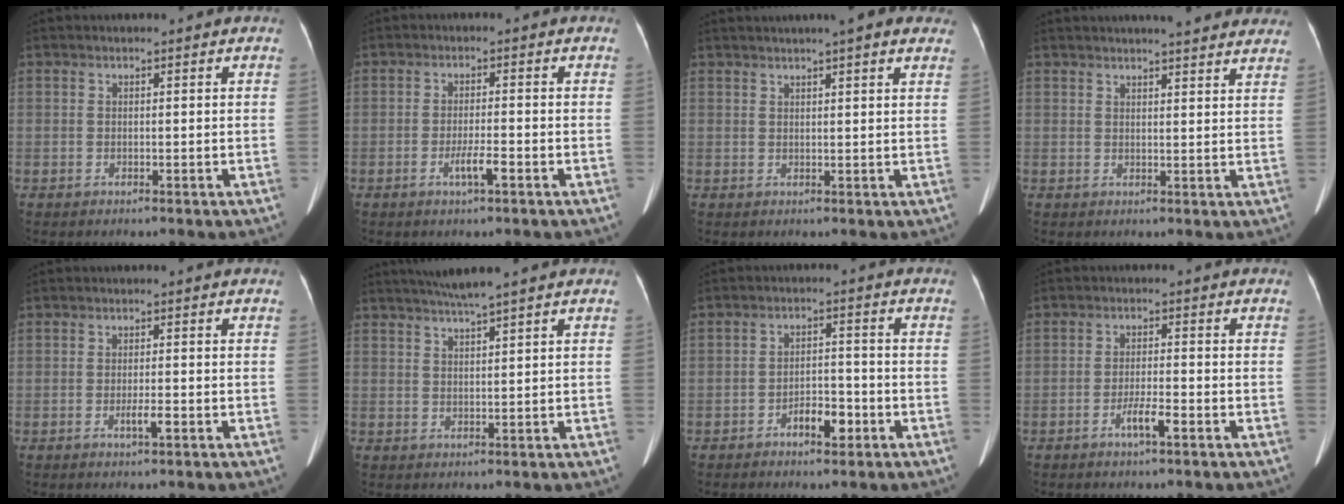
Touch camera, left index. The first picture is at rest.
{"total": 3.1, "force": [-1.6, 0.2, 2.7], "torque": [-0.051, -0.002, -0.032]}
{"total": 8.6, "force": [6.8, 1.0, 5.3], "torque": [-0.065, 0.030, 0.075]}
{"total": 13.7, "force": [12.2, 1.9, 6.0], "torque": [-0.063, 0.017, 0.132]}
{"total": 2.0, "force": [-0.9, 0.2, 1.8], "torque": [-0.030, -0.002, -0.017]}
{"total": 4.1, "force": [3.3, -1.1, 2.2], "torque": [-0.040, 0.006, 0.065]}
{"total": 4.5, "force": [-2.6, 1.9, 3.2], "torque": [-0.051, 0.009, -0.043]}
{"total": 3.4, "force": [-2.0, 0.3, 2.8], "torque": [-0.052, -0.001, -0.040]}